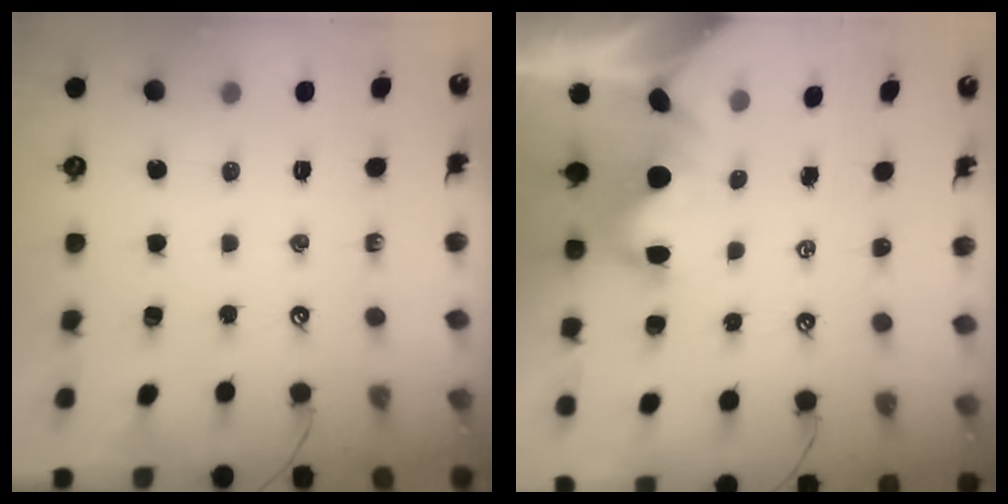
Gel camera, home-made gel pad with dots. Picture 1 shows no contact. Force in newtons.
{"total": 3.0, "press": 2.9, "slide": 0.8}